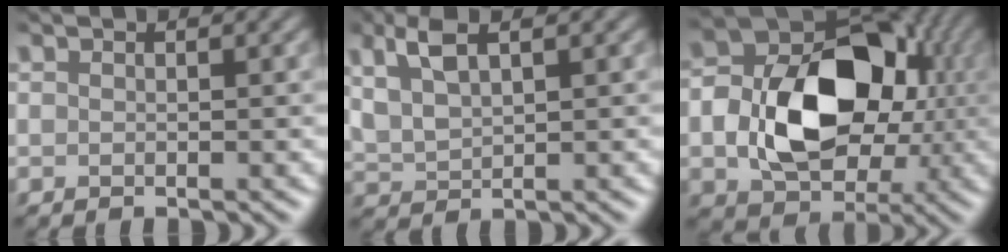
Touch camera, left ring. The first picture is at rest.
{"total": 4.2, "force": [2.1, 1.7, 3.2], "torque": [-0.078, 0.005, 0.046]}
{"total": 12.4, "force": [-0.4, 8.8, 8.7], "torque": [-0.145, -0.005, -0.005]}